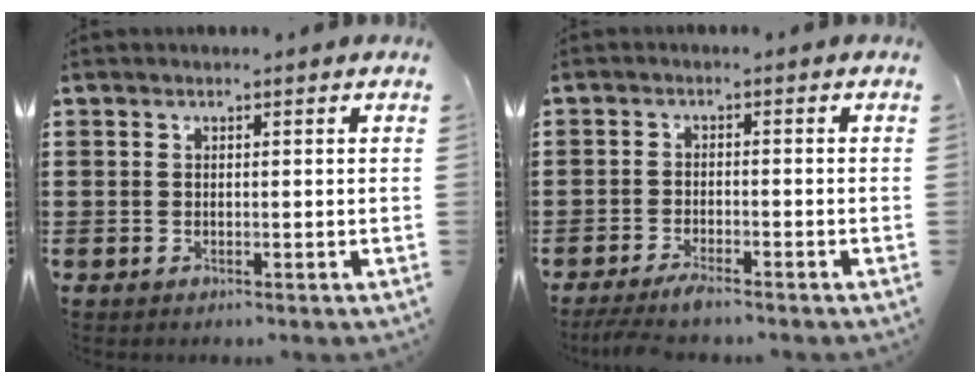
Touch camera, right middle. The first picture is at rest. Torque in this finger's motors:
{"motor_torque": [1.11, 0.48, 0.13, 0.09]}